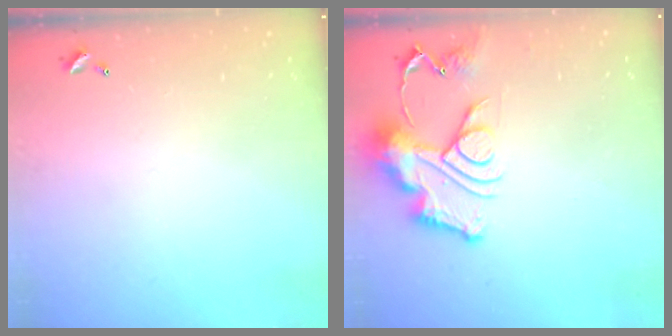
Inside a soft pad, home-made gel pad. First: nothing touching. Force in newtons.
{"total": 13.4, "press": 13.4, "slide": 1.4}